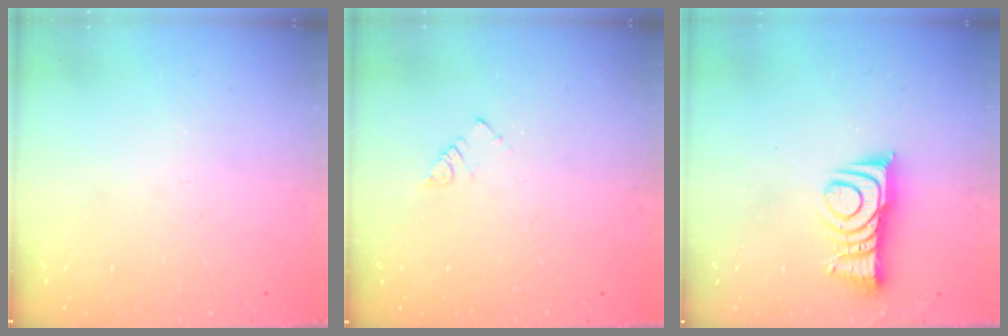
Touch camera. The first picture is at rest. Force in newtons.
{"total": 2.3, "press": 2.3, "slide": 0.4}
{"total": 10.0, "press": 9.9, "slide": 1.0}